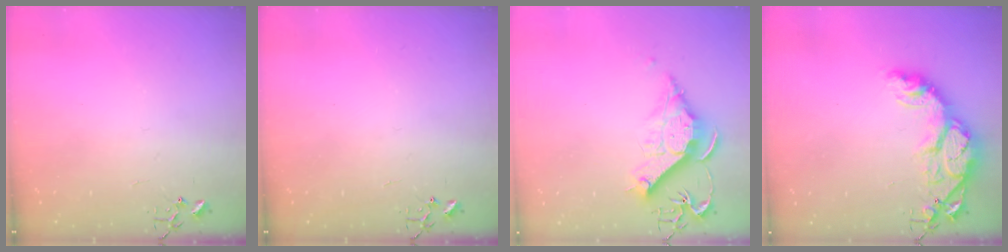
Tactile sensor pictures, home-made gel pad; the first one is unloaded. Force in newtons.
{"total": 0.0}
{"total": 12.6, "press": 12.5, "slide": 1.3}
{"total": 16.0, "press": 15.9, "slide": 1.3}